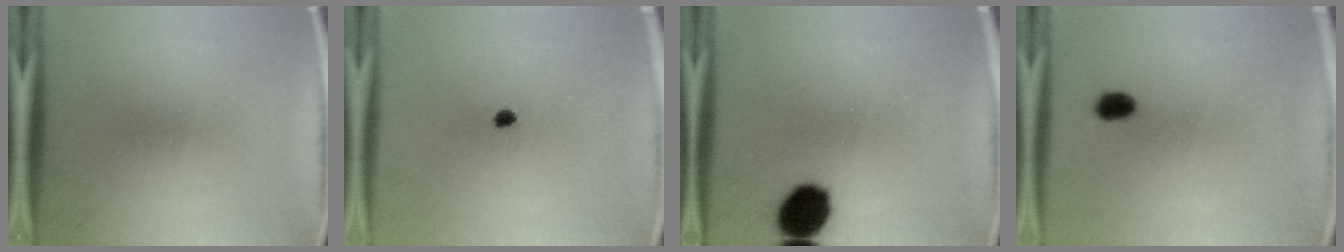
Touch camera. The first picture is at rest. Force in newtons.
{"total": 1.5}
{"total": 11.5}
{"total": 2.6}